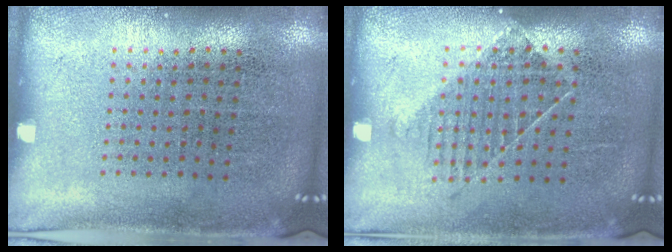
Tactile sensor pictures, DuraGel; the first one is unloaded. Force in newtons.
{"total": 1.1, "press": 0.9, "slide": 0.7}